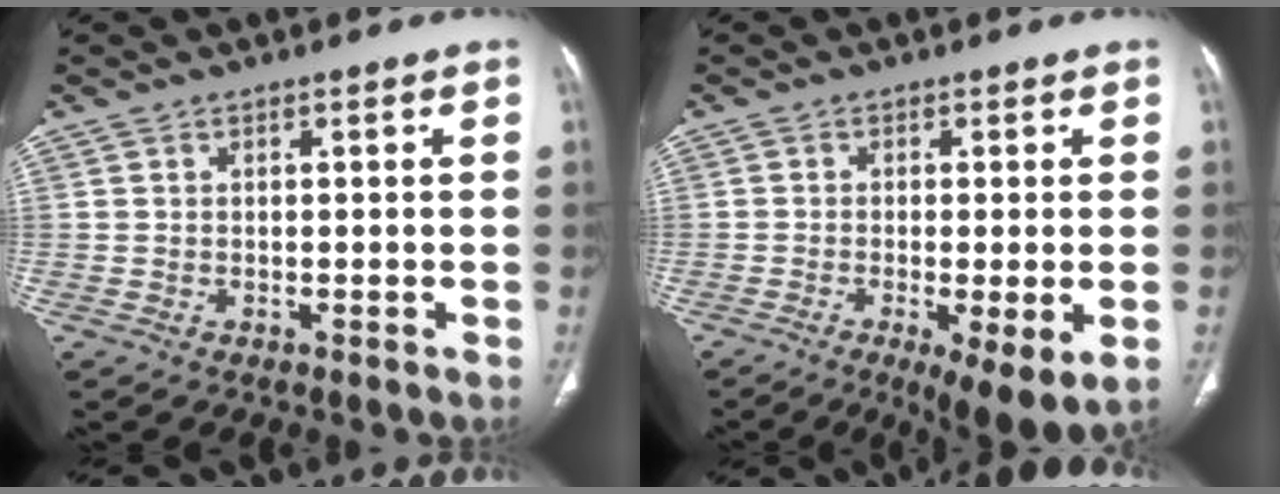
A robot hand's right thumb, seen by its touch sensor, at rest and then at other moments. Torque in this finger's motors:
{"motor_torque": [0.06, 0.55, -0.11, -0.17, -0.01]}